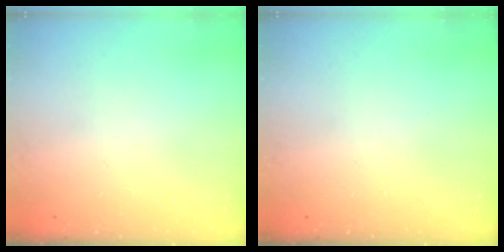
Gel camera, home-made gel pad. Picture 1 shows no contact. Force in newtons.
{"total": 0.0}